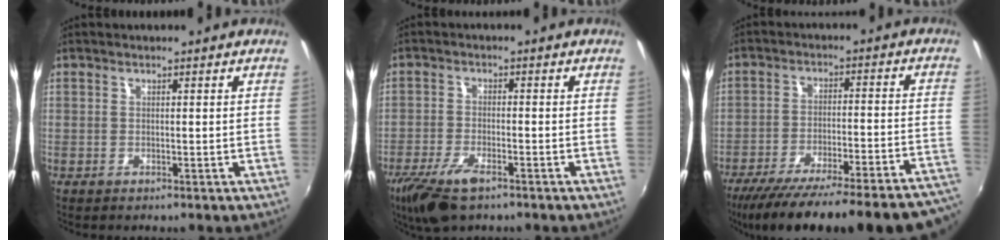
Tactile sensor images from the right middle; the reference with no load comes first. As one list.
[{"total": 8.8, "force": [-5.9, 3.0, 5.9], "torque": [-0.144, -0.026, -0.114]}, {"total": 29.9, "force": [-26.5, 2.5, 13.7], "torque": [-0.203, -0.057, -0.363]}]